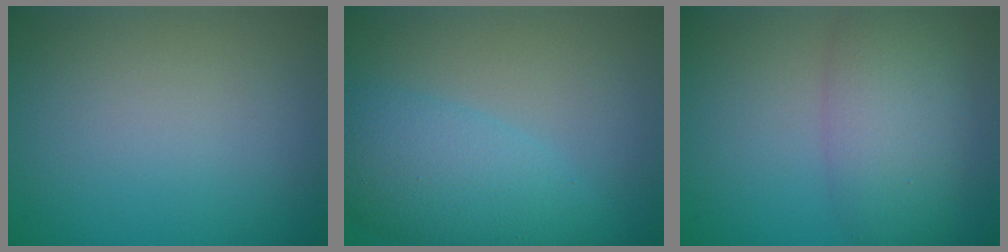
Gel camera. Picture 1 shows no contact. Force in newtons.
{"total": 5.8, "press": 5.8, "slide": 0.2}
{"total": 5.8, "press": 5.8, "slide": 0.1}